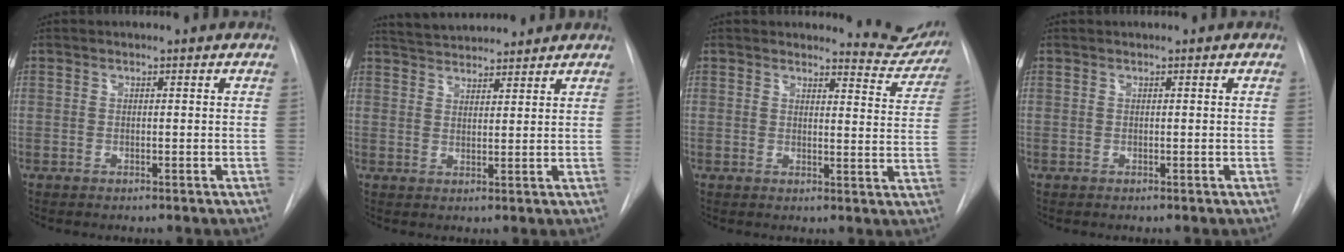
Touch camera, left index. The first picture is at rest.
{"total": 7.2, "force": [6.8, 1.1, 1.9], "torque": [-0.039, 0.022, 0.111]}
{"total": 6.6, "force": [6.5, 1.1, 0.0], "torque": [0.019, -0.055, 0.054]}
{"total": 0.5, "force": [-0.5, -0.2, -0.1], "torque": [0.002, 0.008, -0.001]}